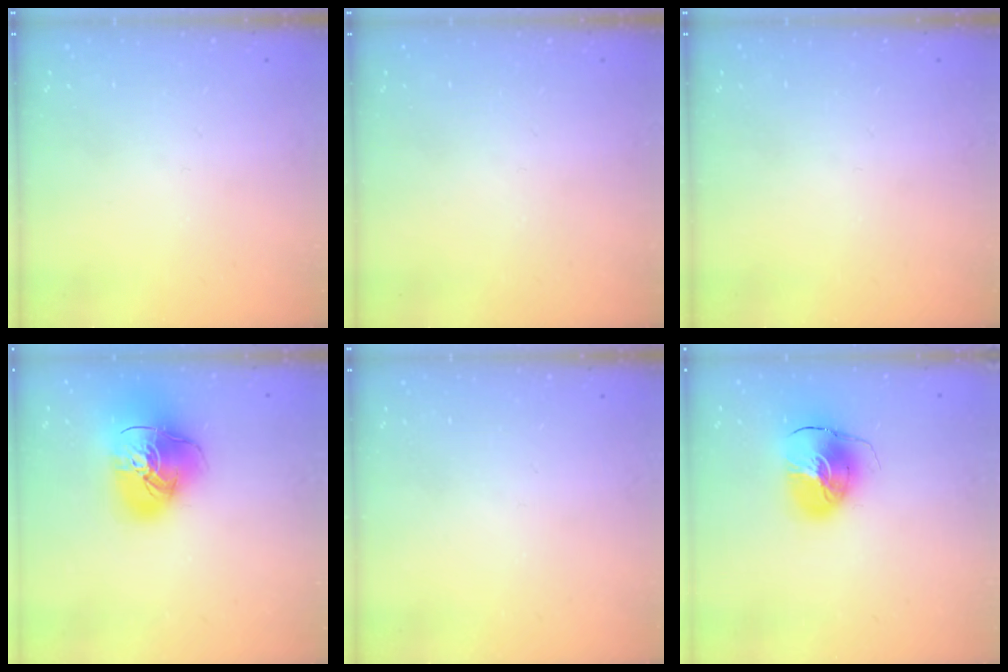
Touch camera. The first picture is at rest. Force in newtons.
{"total": 0.0}
{"total": 0.0}
{"total": 19.5, "press": 19.4, "slide": 2.3}
{"total": 0.0}
{"total": 11.2, "press": 11.0, "slide": 1.7}